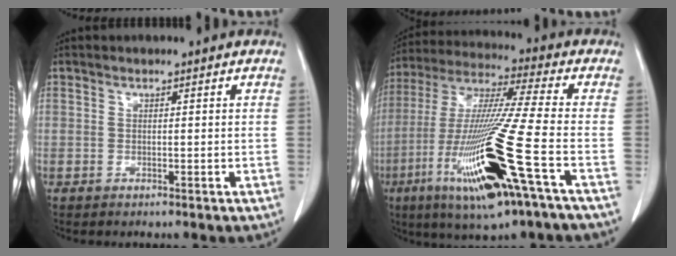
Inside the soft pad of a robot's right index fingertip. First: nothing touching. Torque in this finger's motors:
{"motor_torque": [2.14, 0.00, 0.56, 0.21]}